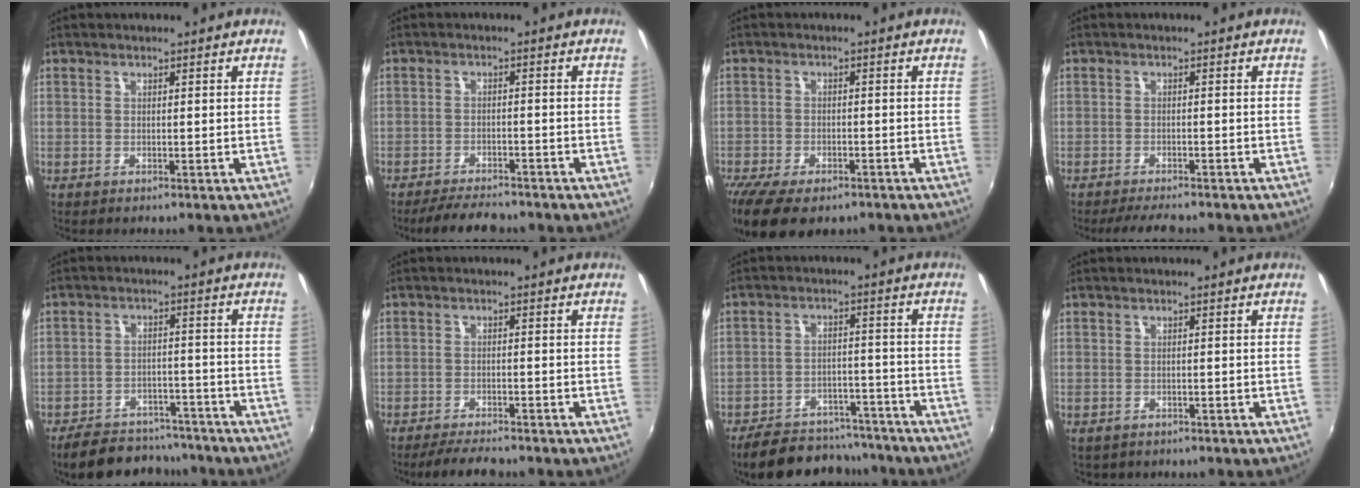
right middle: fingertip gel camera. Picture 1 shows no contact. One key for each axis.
{"total": 7.5, "fx": -6.7, "fy": 1.8, "fz": 3.0, "tx": -0.079, "ty": -0.012, "tz": -0.104}
{"total": 11.6, "fx": -8.3, "fy": 4.7, "fz": 6.5, "tx": -0.152, "ty": -0.039, "tz": -0.135}
{"total": 5.6, "fx": -4.9, "fy": 0.9, "fz": 2.5, "tx": -0.059, "ty": -0.014, "tz": -0.077}
{"total": 13.6, "fx": -11.7, "fy": 5.3, "fz": 4.6, "tx": -0.109, "ty": 0.016, "tz": -0.155}
{"total": 5.9, "fx": -5.2, "fy": 0.9, "fz": 2.6, "tx": -0.068, "ty": -0.014, "tz": -0.086}
{"total": 16.0, "fx": -13.9, "fy": 5.9, "fz": 5.5, "tx": -0.122, "ty": 0.021, "tz": -0.181}
{"total": 0.7, "fx": -0.4, "fy": 0.6, "fz": 0.0, "tx": -0.003, "ty": 0.000, "tz": -0.002}